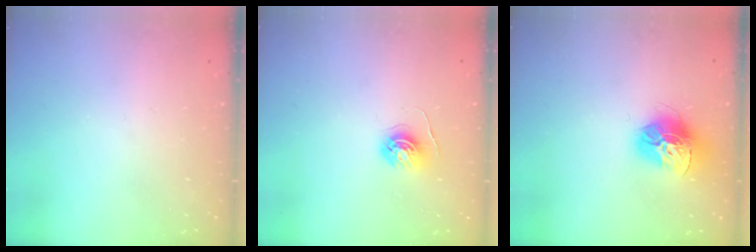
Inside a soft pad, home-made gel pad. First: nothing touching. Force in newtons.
{"total": 5.3, "press": 5.3, "slide": 0.5}
{"total": 14.8, "press": 14.8, "slide": 1.6}